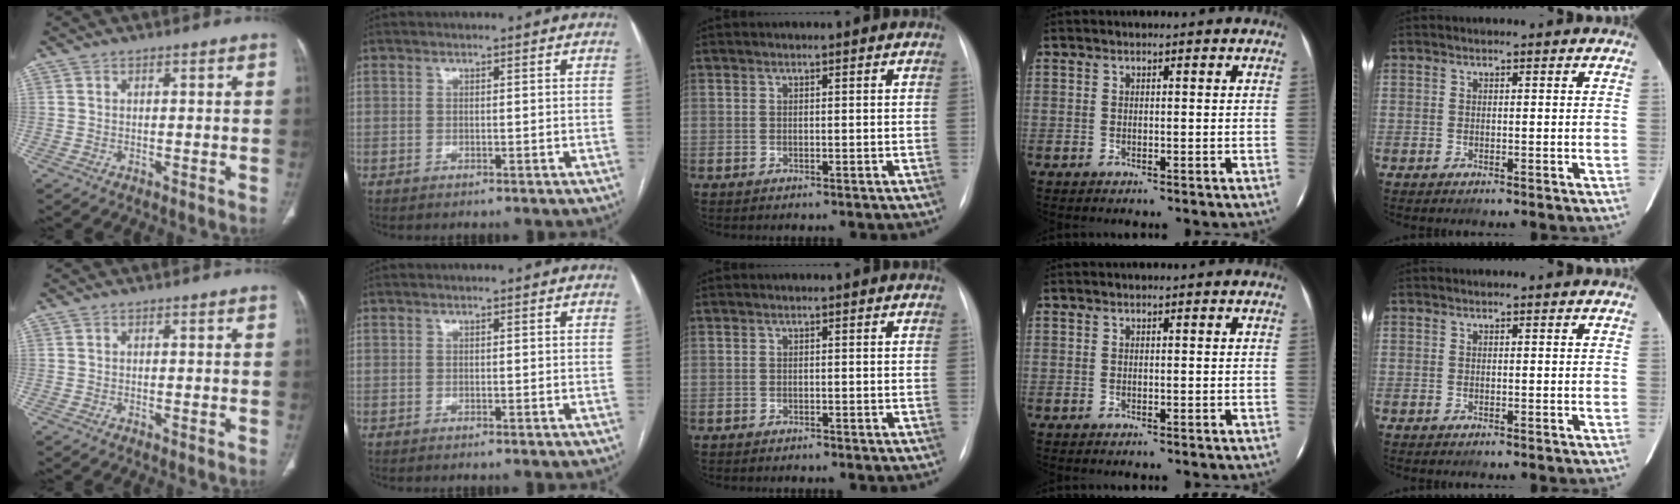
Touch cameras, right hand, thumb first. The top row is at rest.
{"middle": {"total": 0.6, "force": [-0.5, 0.1, 0.1], "torque": [-0.006, -0.001, -0.012]}}